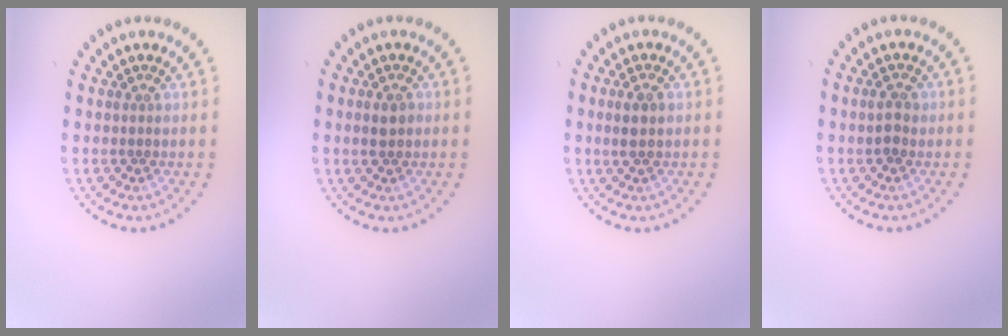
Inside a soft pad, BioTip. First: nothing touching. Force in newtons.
{"total": 1.6, "press": 1.6, "slide": 0.2}
{"total": 1.8, "press": 1.7, "slide": 0.4}
{"total": 1.6, "press": 1.5, "slide": 0.2}